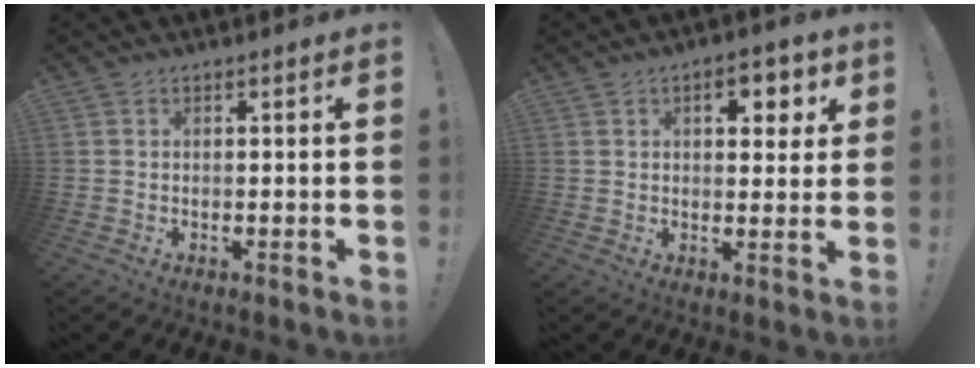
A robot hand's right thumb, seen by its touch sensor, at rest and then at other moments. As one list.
[{"total": 7.3, "force": [3.1, 3.8, 5.4], "torque": [-0.057, -0.006, 0.044]}]